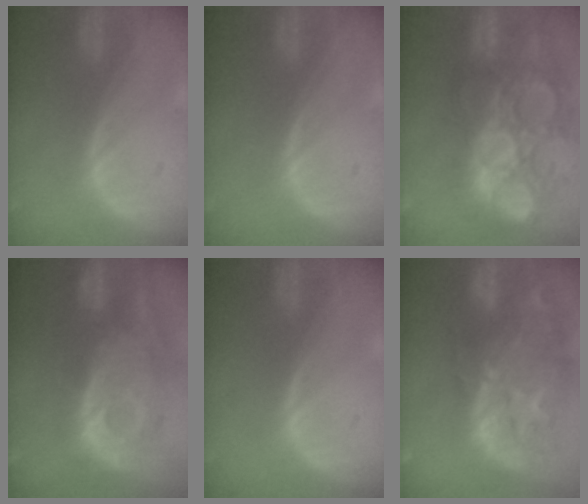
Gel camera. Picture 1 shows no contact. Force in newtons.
{"total": 0.0}
{"total": 14.5, "press": 12.8, "slide": 6.9}
{"total": 12.2, "press": 10.8, "slide": 5.6}
{"total": 0.0}
{"total": 15.1, "press": 12.1, "slide": 9.0}